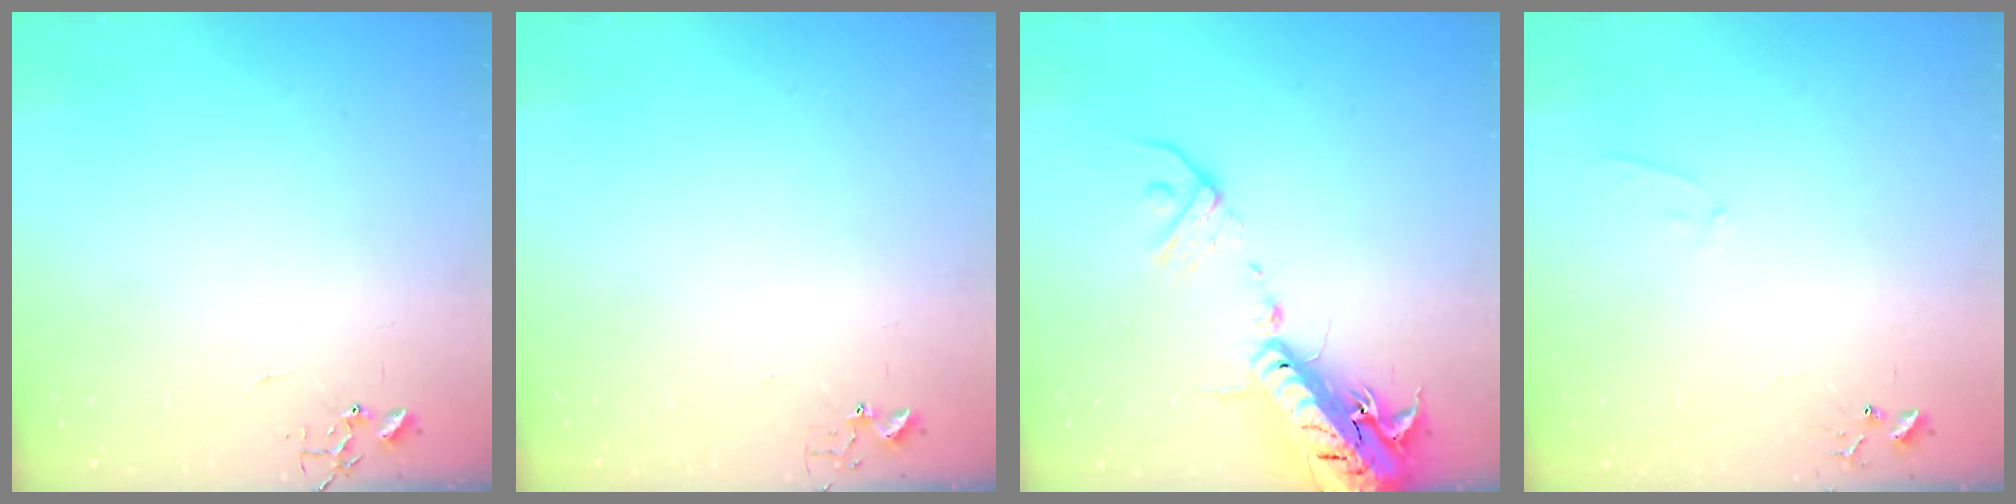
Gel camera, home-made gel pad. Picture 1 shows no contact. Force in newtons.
{"total": 2.9, "press": 2.9, "slide": 0.4}
{"total": 21.5, "press": 21.1, "slide": 4.3}
{"total": 6.0, "press": 5.9, "slide": 0.8}